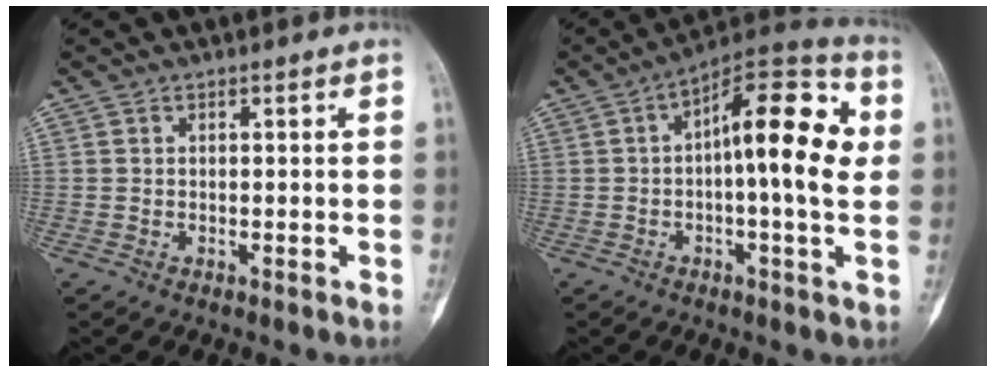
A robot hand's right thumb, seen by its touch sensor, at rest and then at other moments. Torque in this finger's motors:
{"motor_torque": [1.68, 1.90, 1.85, 0.20, 0.37]}